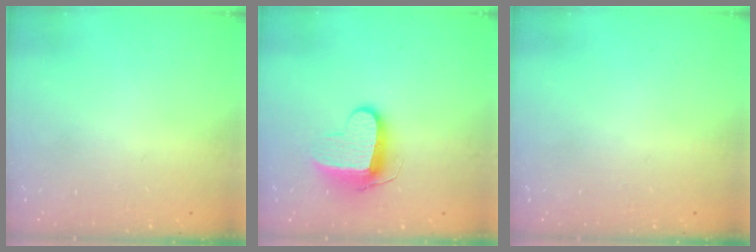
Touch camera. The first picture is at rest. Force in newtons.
{"total": 10.0, "press": 10.0, "slide": 0.2}
{"total": 0.0}